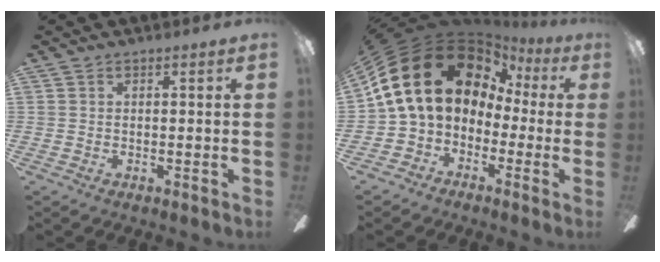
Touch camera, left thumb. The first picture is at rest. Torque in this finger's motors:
{"motor_torque": [0.16, 3.24, 2.37, -0.40, 0.35]}